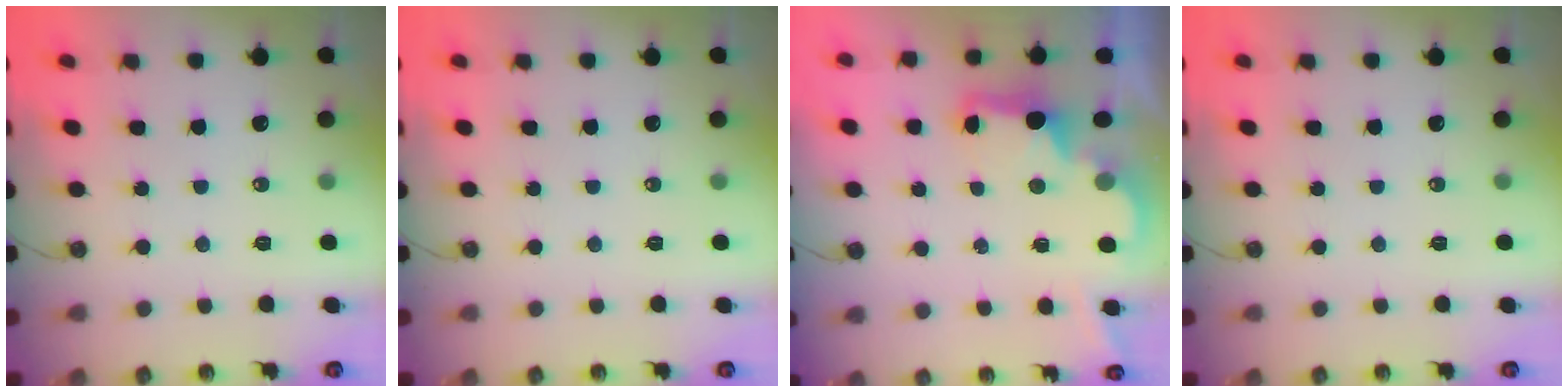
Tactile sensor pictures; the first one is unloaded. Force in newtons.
{"total": 0.0}
{"total": 2.6, "press": 2.6, "slide": 0.5}
{"total": 0.0}